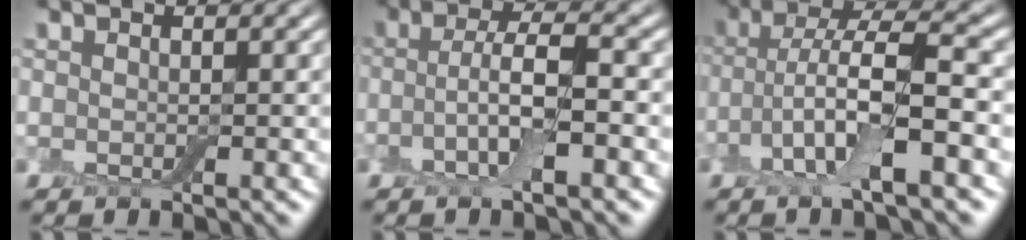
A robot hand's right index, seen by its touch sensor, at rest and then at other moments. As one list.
[{"total": 4.3, "force": [-1.0, 1.0, 4.0], "torque": [-0.082, 0.007, -0.025]}, {"total": 7.4, "force": [-2.4, 1.9, 6.7], "torque": [-0.133, 0.012, -0.053]}]